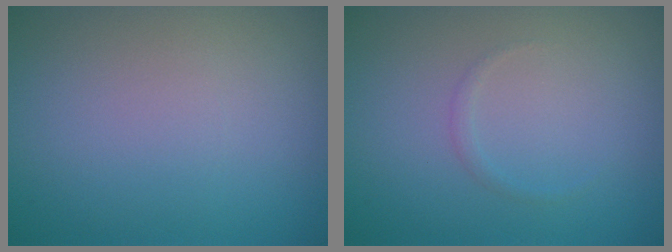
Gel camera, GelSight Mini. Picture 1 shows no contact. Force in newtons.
{"total": 0.6, "press": 0.6, "slide": 0.0}